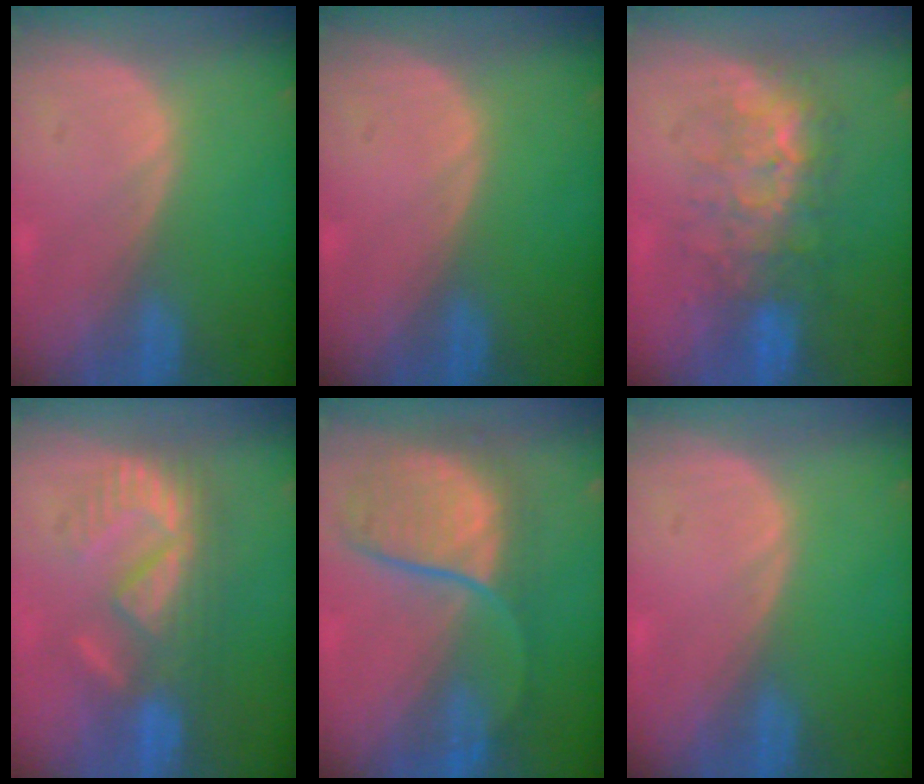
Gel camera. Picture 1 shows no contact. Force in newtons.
{"total": 0.0}
{"total": 7.7, "press": 7.6, "slide": 1.4}
{"total": 8.3, "press": 8.0, "slide": 2.1}
{"total": 9.1, "press": 8.7, "slide": 2.7}
{"total": 0.0}